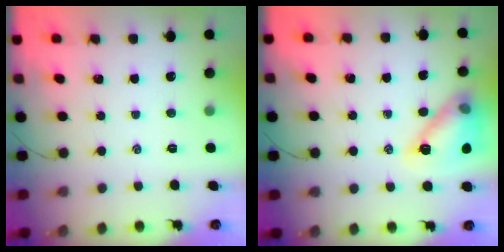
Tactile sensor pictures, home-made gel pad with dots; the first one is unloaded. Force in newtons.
{"total": 13.2, "press": 13.1, "slide": 1.1}